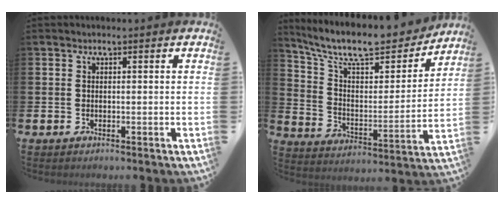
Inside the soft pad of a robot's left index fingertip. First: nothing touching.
{"total": 10.8, "force": [9.4, 3.1, 4.3], "torque": [-0.122, -0.064, 0.163]}